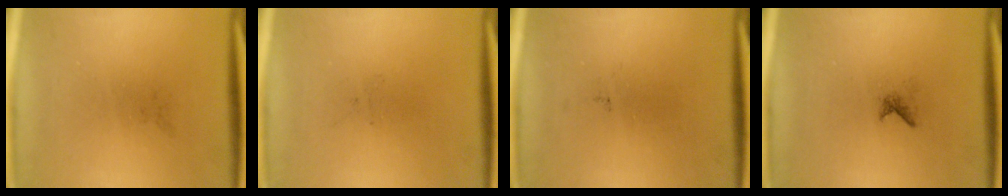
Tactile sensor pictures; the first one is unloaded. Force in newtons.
{"total": 0.0}
{"total": 0.0}
{"total": 0.6}